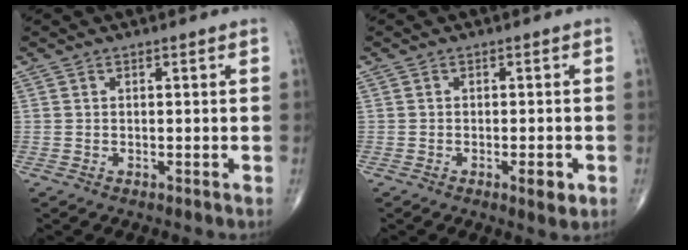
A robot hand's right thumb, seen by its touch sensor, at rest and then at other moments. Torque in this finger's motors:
{"motor_torque": [0.43, 0.51, -0.12, -0.10, 0.17]}